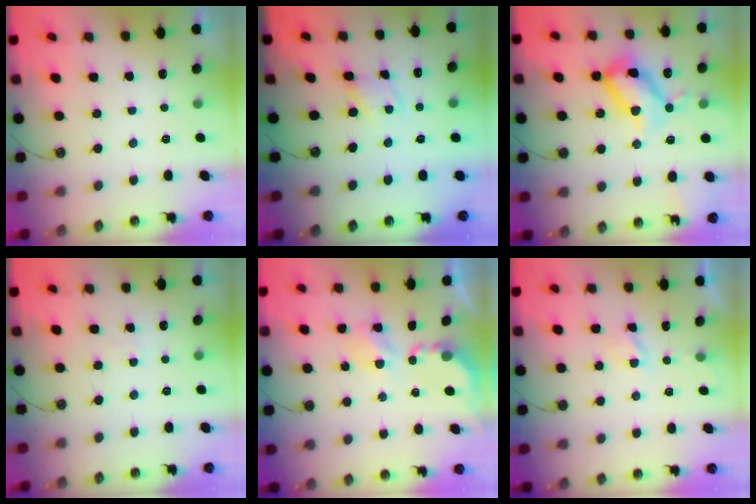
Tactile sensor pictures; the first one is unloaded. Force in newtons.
{"total": 1.4, "press": 1.4, "slide": 0.1}
{"total": 20.9, "press": 20.8, "slide": 2.0}
{"total": 2.7, "press": 2.6, "slide": 0.4}
{"total": 3.9, "press": 3.9, "slide": 0.1}
{"total": 2.8, "press": 2.7, "slide": 0.4}